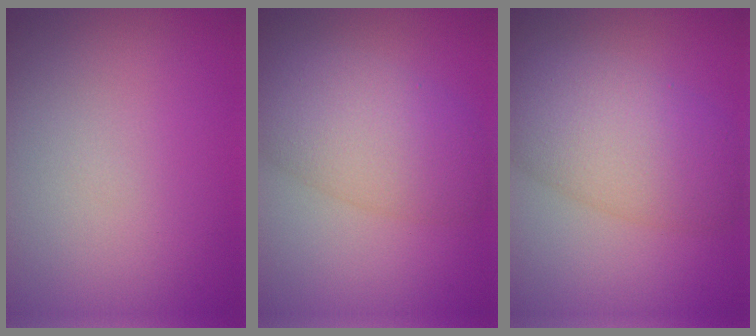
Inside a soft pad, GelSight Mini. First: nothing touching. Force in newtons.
{"total": 6.5, "press": 6.5, "slide": 0.1}
{"total": 6.9, "press": 6.9, "slide": 0.3}